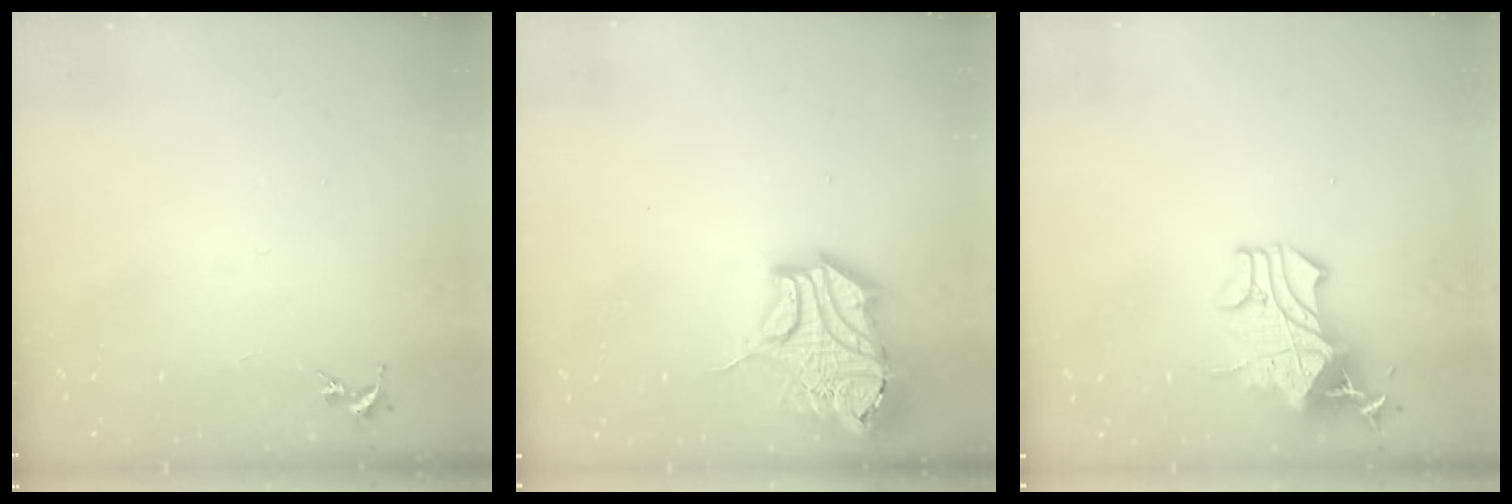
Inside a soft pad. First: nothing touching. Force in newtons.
{"total": 19.2, "press": 19.0, "slide": 3.0}
{"total": 18.0, "press": 18.0, "slide": 0.2}